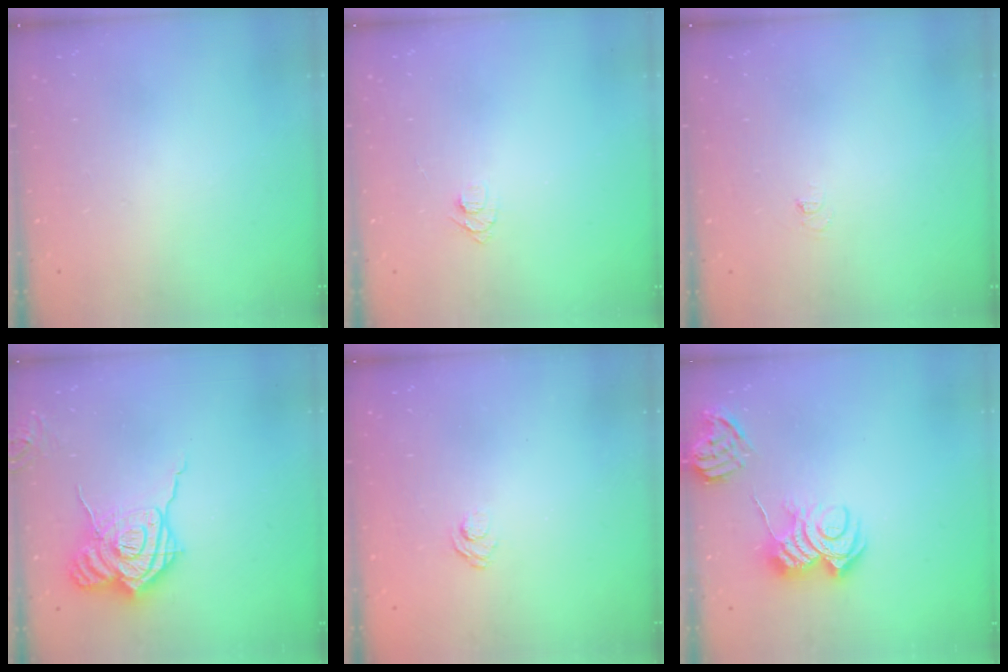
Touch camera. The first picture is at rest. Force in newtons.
{"total": 5.2, "press": 5.1, "slide": 0.6}
{"total": 2.8, "press": 2.8, "slide": 0.3}
{"total": 19.2, "press": 19.1, "slide": 2.4}
{"total": 3.2, "press": 2.9, "slide": 1.3}
{"total": 9.3, "press": 9.2, "slide": 1.2}